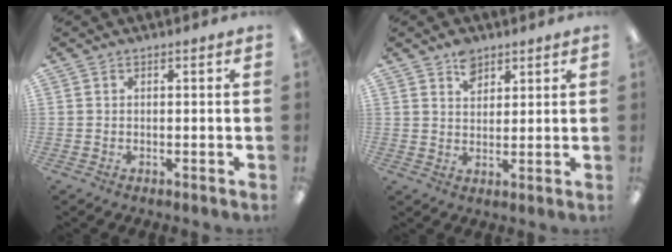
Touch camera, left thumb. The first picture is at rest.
{"total": 5.3, "force": [3.6, 3.2, 2.1], "torque": [-0.028, -0.010, 0.063]}